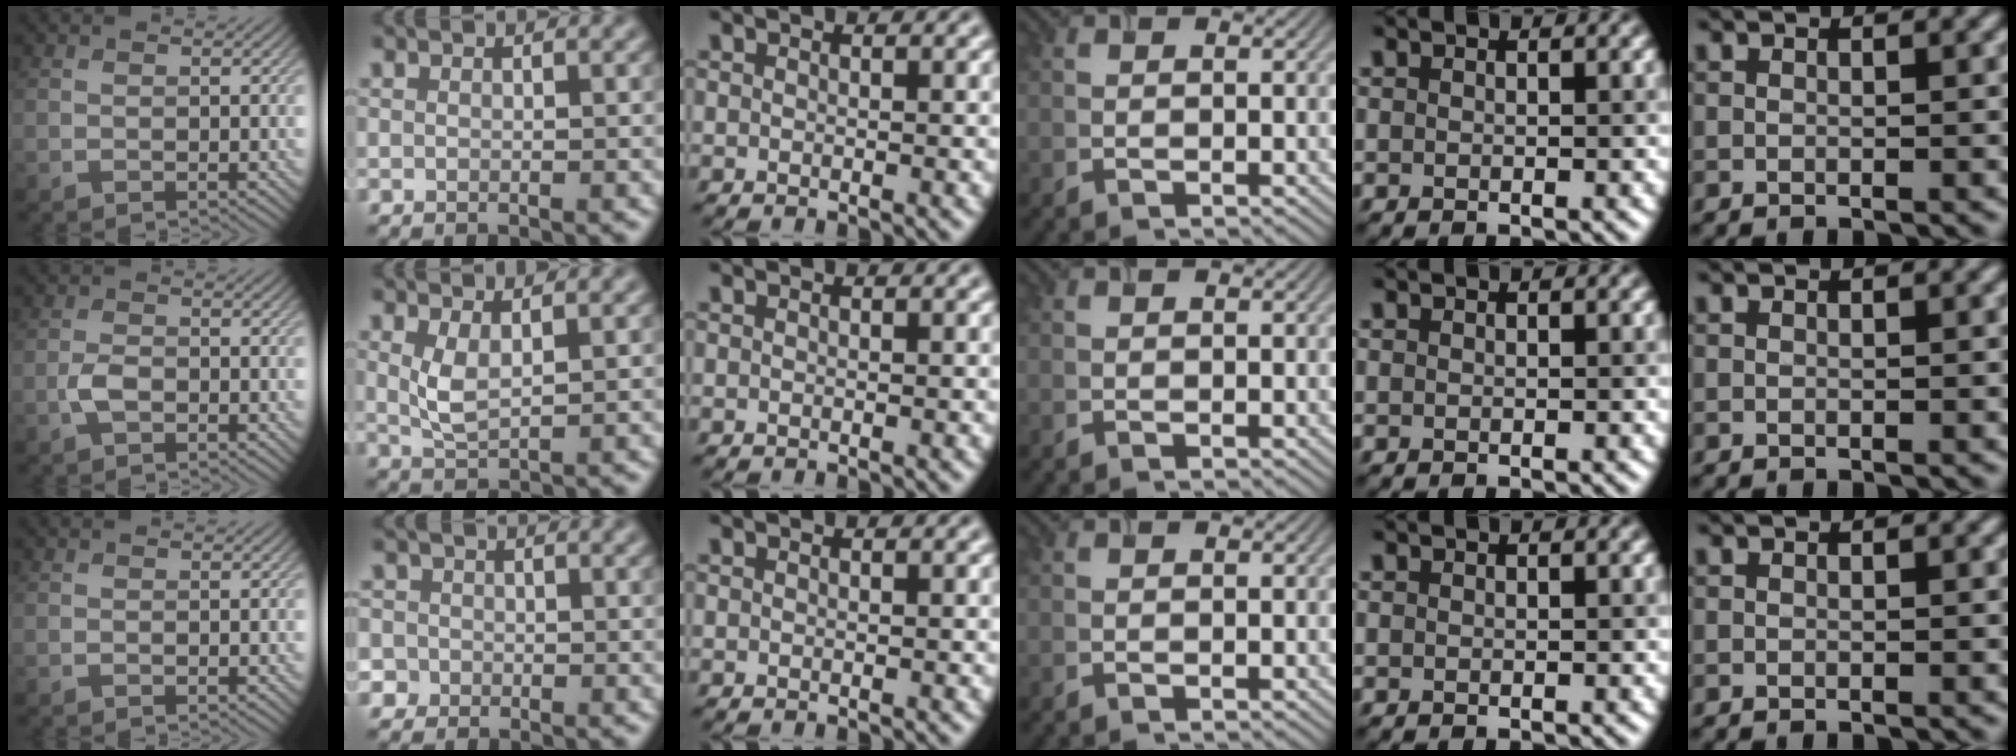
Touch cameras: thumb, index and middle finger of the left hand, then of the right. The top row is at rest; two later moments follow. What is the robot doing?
{"motion": "insert", "object": "airpods case & airpods"}